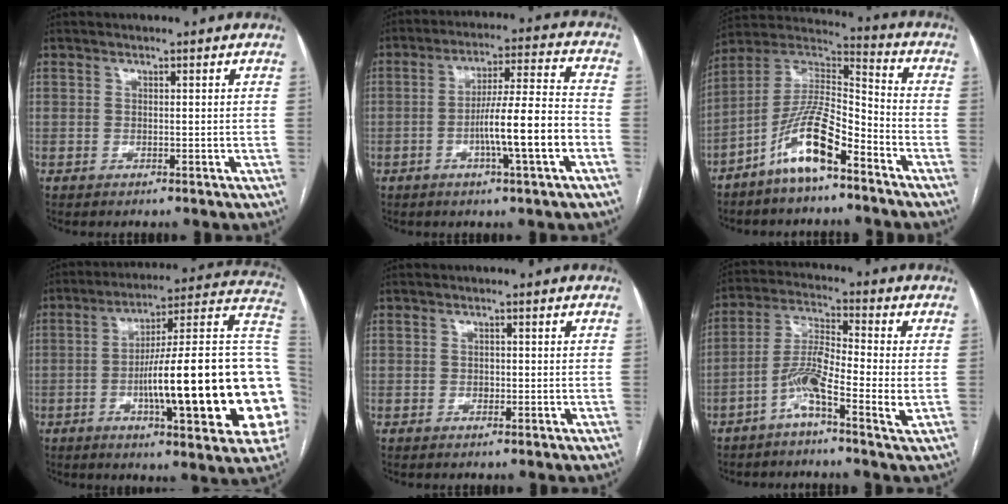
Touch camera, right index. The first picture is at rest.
{"total": 11.9, "force": [-3.6, -0.2, 11.4], "torque": [-0.191, 0.008, -0.060]}
{"total": 12.7, "force": [-7.5, 3.1, 9.8], "torque": [-0.196, 0.015, -0.137]}
{"total": 28.5, "force": [-4.0, 3.2, 28.0], "torque": [-0.312, 0.016, -0.066]}
{"total": 0.8, "force": [-0.1, 0.7, 0.5], "torque": [-0.006, 0.002, -0.002]}
{"total": 8.4, "force": [-3.1, 0.7, 7.8], "torque": [-0.156, 0.010, -0.067]}